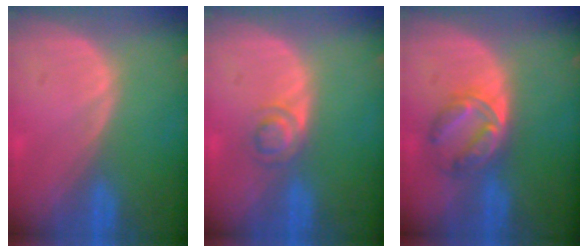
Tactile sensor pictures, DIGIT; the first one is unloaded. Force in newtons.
{"total": 3.0, "press": 2.9, "slide": 0.2}
{"total": 5.8, "press": 5.5, "slide": 1.7}